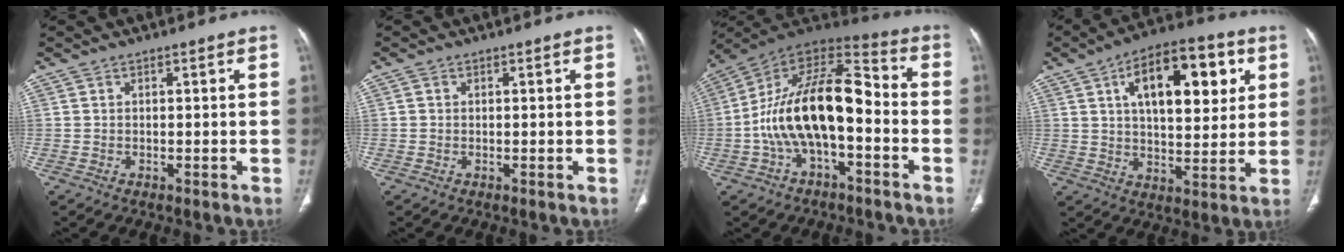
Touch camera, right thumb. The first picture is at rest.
{"total": 0.6, "force": [0.1, 0.6, 0.2], "torque": [-0.001, 0.002, 0.002]}
{"total": 19.7, "force": [-3.4, 9.5, 16.9], "torque": [-0.289, 0.061, -0.062]}
{"total": 18.9, "force": [6.5, 9.1, 15.2], "torque": [-0.188, -0.003, 0.098]}